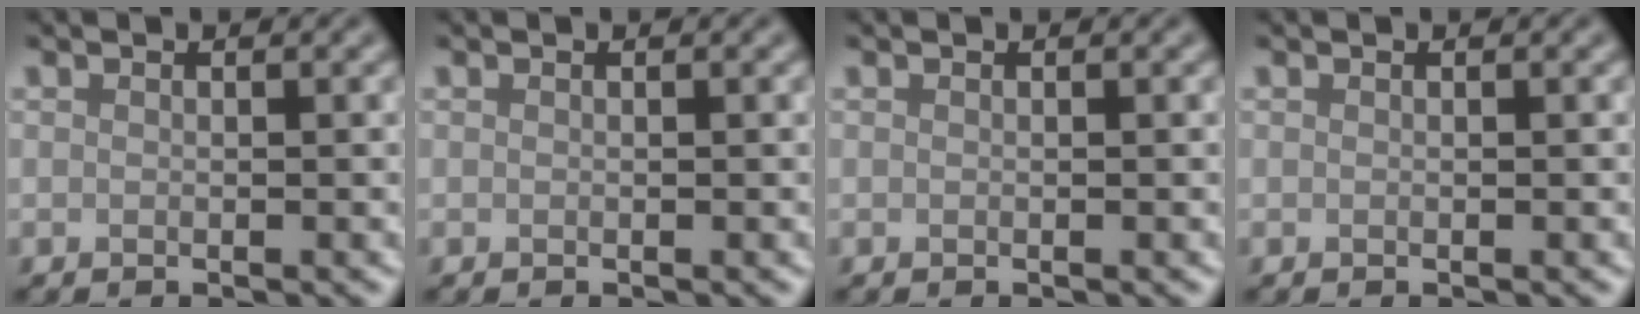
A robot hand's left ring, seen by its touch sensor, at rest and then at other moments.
{"total": 0.0}
{"total": 0.0}
{"total": 0.0}